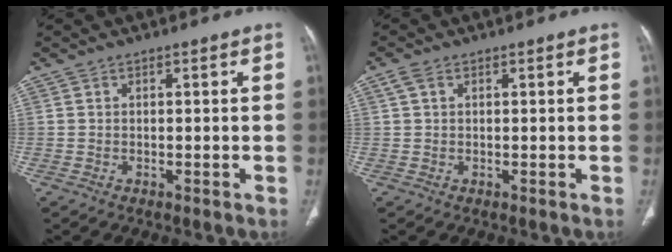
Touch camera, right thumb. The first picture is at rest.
{"total": 1.8, "force": [0.8, 1.0, 1.3], "torque": [-0.034, 0.013, 0.020]}